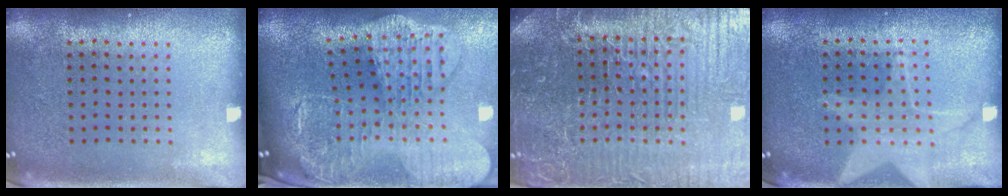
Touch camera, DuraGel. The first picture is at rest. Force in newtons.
{"total": 3.5, "press": 2.8, "slide": 2.1}
{"total": 6.0, "press": 5.5, "slide": 2.4}
{"total": 1.4, "press": 1.4, "slide": 0.2}